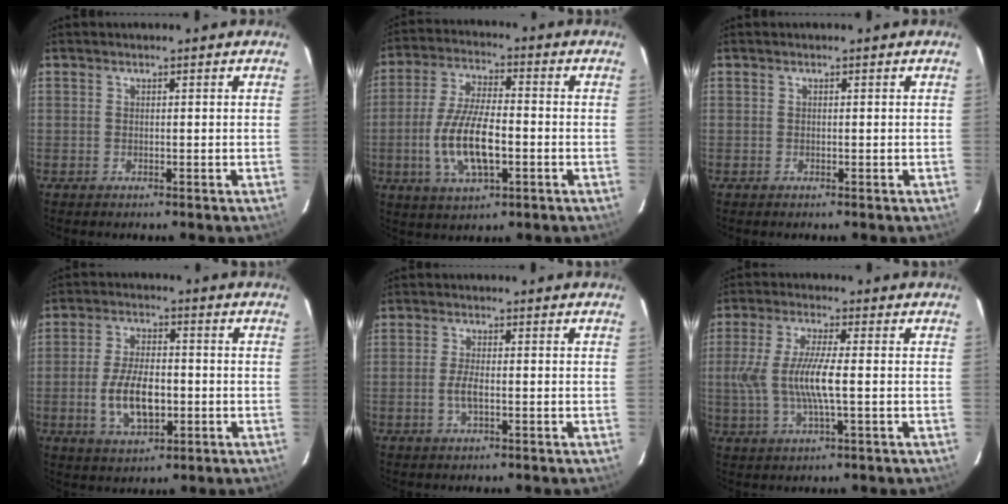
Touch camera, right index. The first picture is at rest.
{"total": 12.4, "force": [-3.1, 4.6, 11.1], "torque": [-0.229, -0.004, -0.055]}
{"total": 0.0}
{"total": 9.9, "force": [-2.2, 4.9, 8.3], "torque": [-0.169, -0.003, -0.034]}
{"total": 2.9, "force": [-0.8, 0.8, 2.6], "torque": [-0.057, -0.002, -0.017]}
{"total": 9.6, "force": [-0.9, 1.6, 9.4], "torque": [-0.191, -0.005, -0.016]}